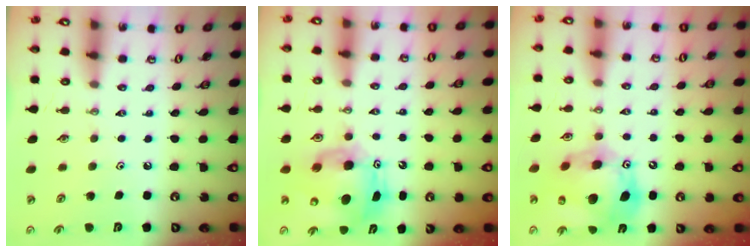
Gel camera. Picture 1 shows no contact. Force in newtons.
{"total": 9.4, "press": 9.2, "slide": 1.8}
{"total": 17.8, "press": 17.6, "slide": 2.5}